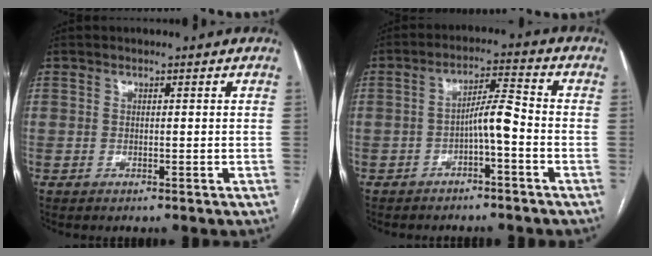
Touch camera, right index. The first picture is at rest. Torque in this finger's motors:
{"motor_torque": [0.76, -0.25, 0.37, 0.08]}